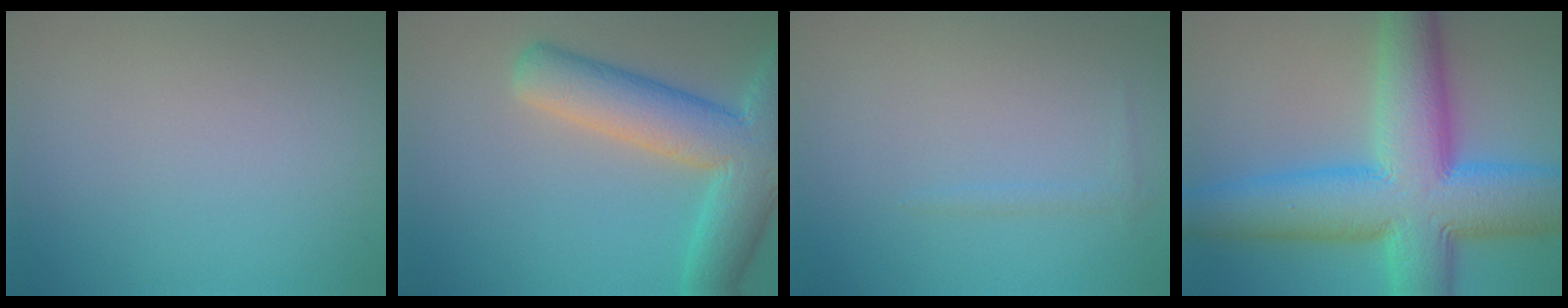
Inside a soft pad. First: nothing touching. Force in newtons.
{"total": 8.5, "press": 8.5, "slide": 0.5}
{"total": 0.6, "press": 0.6, "slide": 0.1}
{"total": 13.6, "press": 13.6, "slide": 0.2}